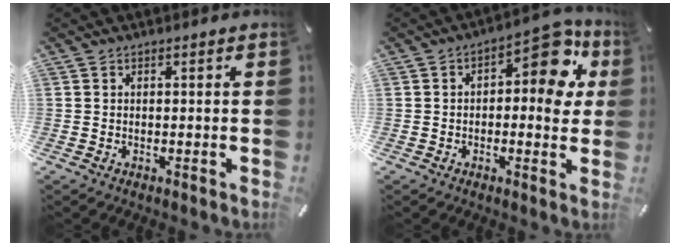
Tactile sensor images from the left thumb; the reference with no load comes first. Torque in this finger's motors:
{"motor_torque": [0.31, 0.28, 0.55, 0.41, -0.02]}